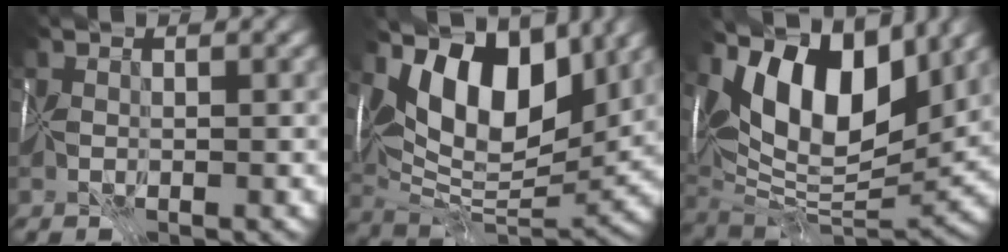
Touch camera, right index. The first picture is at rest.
{"total": 11.0, "force": [5.1, 5.3, 8.1], "torque": [-0.118, -0.002, 0.091]}
{"total": 12.9, "force": [6.6, 5.7, 9.6], "torque": [-0.147, 0.015, 0.107]}